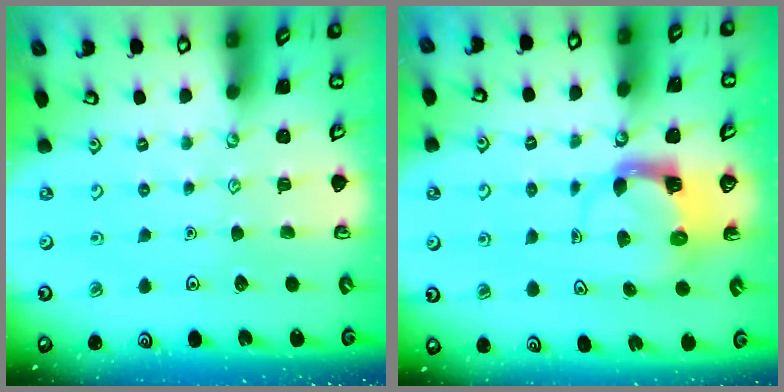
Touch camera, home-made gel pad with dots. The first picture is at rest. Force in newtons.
{"total": 3.8, "press": 3.8, "slide": 0.4}